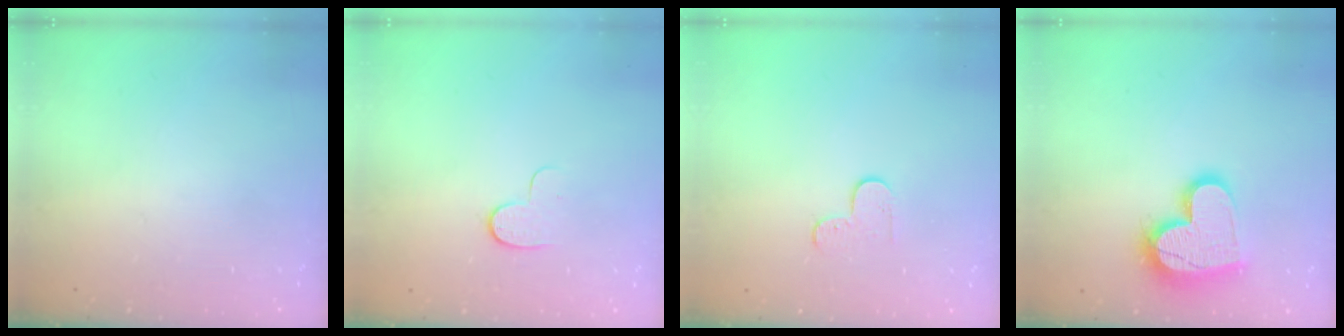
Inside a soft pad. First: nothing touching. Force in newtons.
{"total": 5.7, "press": 5.7, "slide": 0.6}
{"total": 5.5, "press": 5.5, "slide": 0.5}
{"total": 16.5, "press": 16.5, "slide": 1.1}